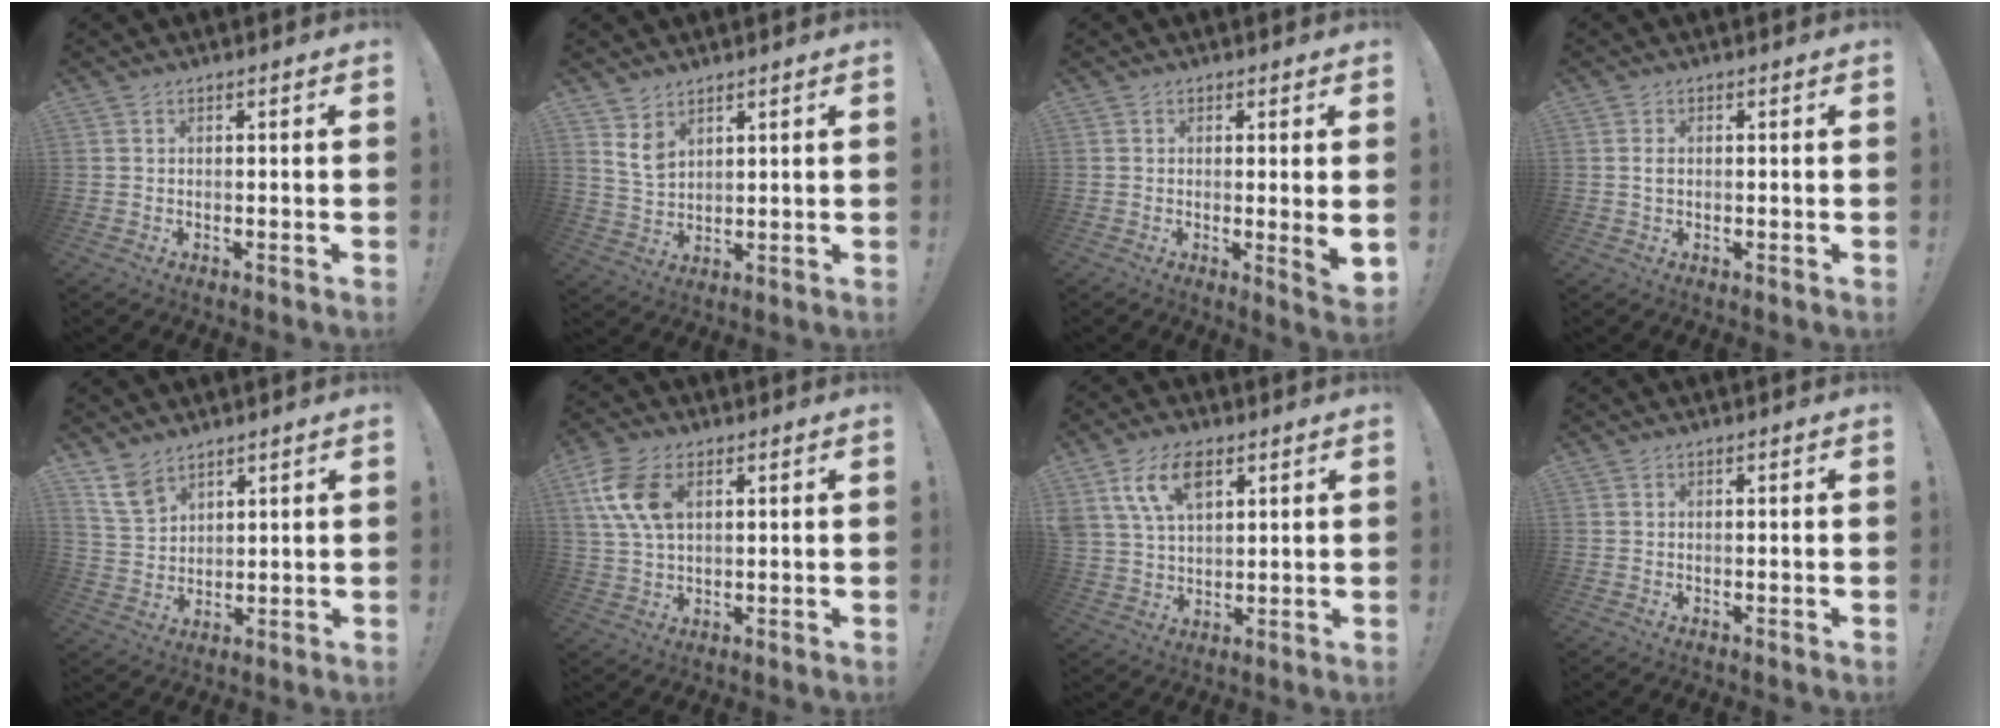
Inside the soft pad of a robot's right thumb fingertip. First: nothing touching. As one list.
[{"total": 6.0, "force": [3.9, 3.4, 3.1], "torque": [-0.047, -0.022, 0.073]}, {"total": 4.8, "force": [0.1, 0.1, 4.8], "torque": [-0.055, -0.018, 0.004]}, {"total": 1.3, "force": [0.1, 0.9, 0.9], "torque": [-0.017, 0.003, 0.001]}, {"total": 8.4, "force": [6.2, 4.6, 3.3], "torque": [-0.061, -0.033, 0.124]}, {"total": 11.6, "force": [4.3, 6.8, 8.4], "torque": [-0.166, -0.001, 0.080]}, {"total": 11.2, "force": [5.8, 6.6, 7.0], "torque": [-0.135, -0.008, 0.109]}, {"total": 0.0}]